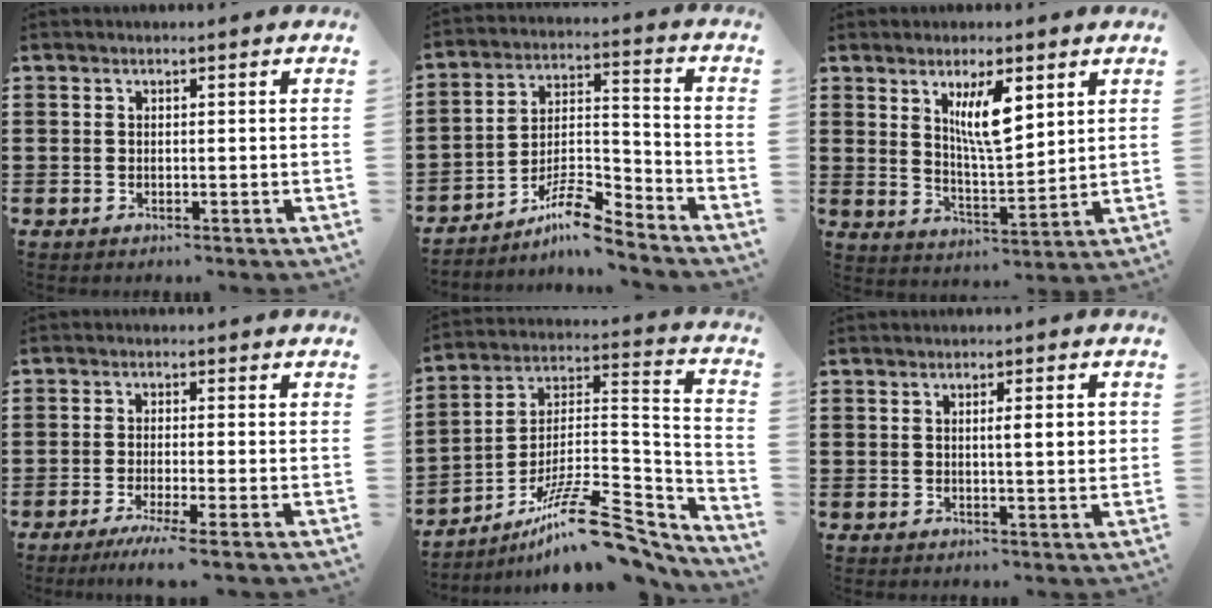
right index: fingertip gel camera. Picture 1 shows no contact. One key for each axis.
{"total": 8.4, "fx": -6.8, "fy": 2.1, "fz": 4.5, "tx": -0.081, "ty": 0.015, "tz": -0.130}
{"total": 7.7, "fx": 3.4, "fy": 2.2, "fz": 6.5, "tx": -0.118, "ty": -0.001, "tz": 0.056}
{"total": 3.6, "fx": -2.5, "fy": -0.4, "fz": 2.5, "tx": -0.055, "ty": -0.018, "tz": -0.048}
{"total": 15.6, "fx": -10.6, "fy": 4.6, "fz": 10.5, "tx": -0.174, "ty": 0.038, "tz": -0.182}
{"total": 3.2, "fx": 0.5, "fy": 0.5, "fz": 3.1, "tx": -0.051, "ty": 0.001, "tz": 0.004}